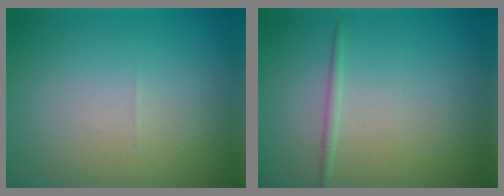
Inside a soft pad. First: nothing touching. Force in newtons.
{"total": 0.8, "press": 0.8, "slide": 0.0}